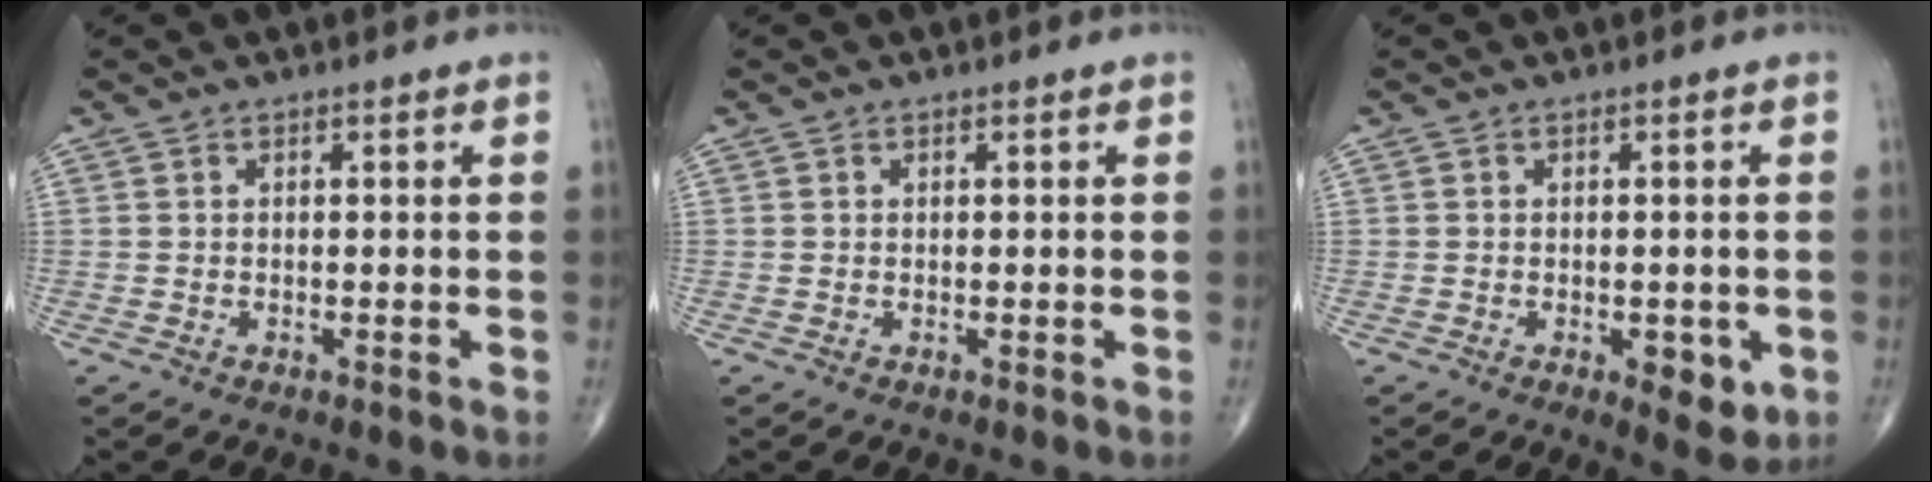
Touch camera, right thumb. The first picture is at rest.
{"total": 0.0}
{"total": 5.0, "force": [-1.5, 2.4, 4.1], "torque": [-0.038, -0.006, -0.015]}